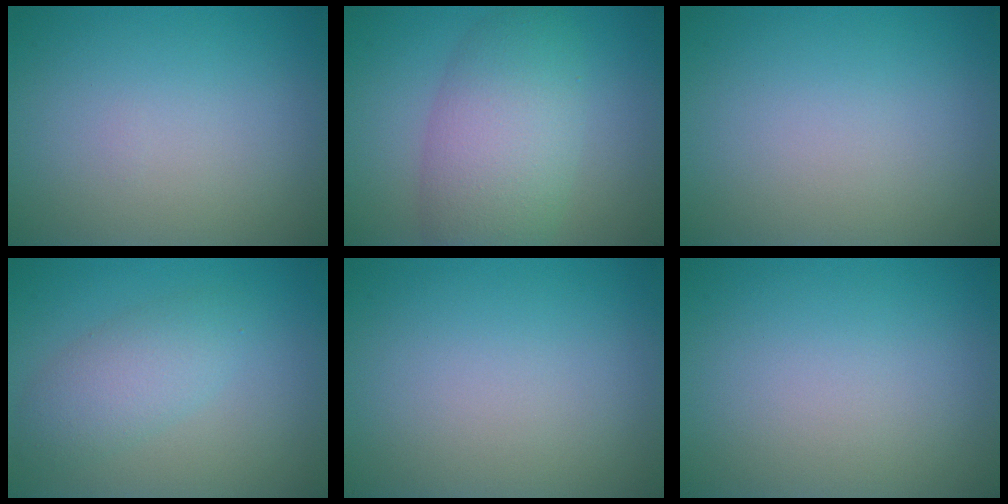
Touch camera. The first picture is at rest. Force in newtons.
{"total": 6.9, "press": 6.9, "slide": 0.0}
{"total": 0.0}
{"total": 3.4, "press": 3.4, "slide": 0.1}
{"total": 0.0}
{"total": 0.0}